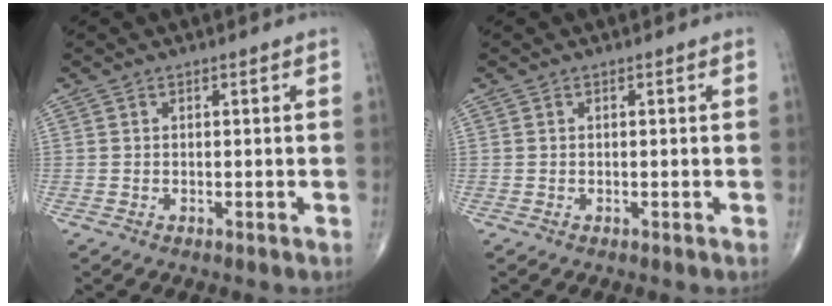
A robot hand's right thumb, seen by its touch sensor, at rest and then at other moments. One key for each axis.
{"total": 0.0}